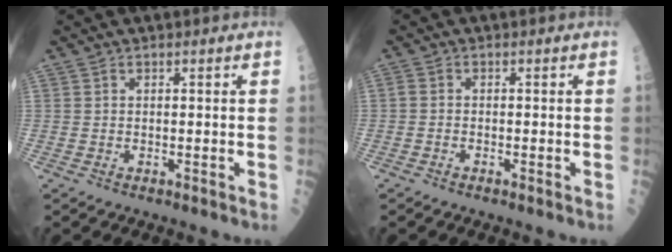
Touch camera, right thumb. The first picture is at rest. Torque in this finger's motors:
{"motor_torque": [-0.28, -0.25, 0.15, 0.02, 0.06]}